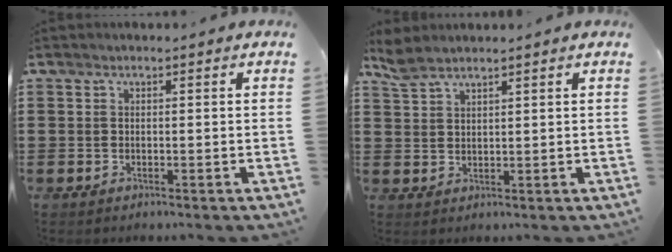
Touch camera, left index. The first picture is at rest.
{"total": 2.8, "force": [2.4, 0.7, 1.2], "torque": [-0.030, 0.002, 0.047]}